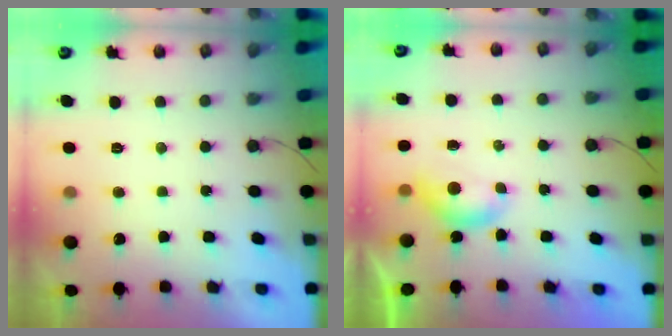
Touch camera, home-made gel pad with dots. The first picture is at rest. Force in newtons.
{"total": 4.8, "press": 4.7, "slide": 0.4}